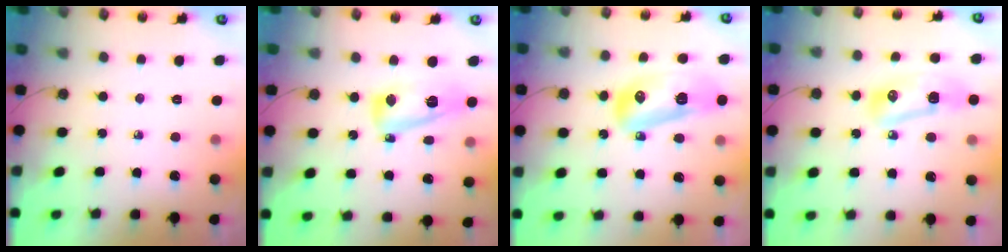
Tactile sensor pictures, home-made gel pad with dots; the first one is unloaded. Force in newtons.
{"total": 13.0, "press": 13.0, "slide": 1.1}
{"total": 14.2, "press": 14.2, "slide": 1.5}
{"total": 17.6, "press": 12.4, "slide": 12.5}